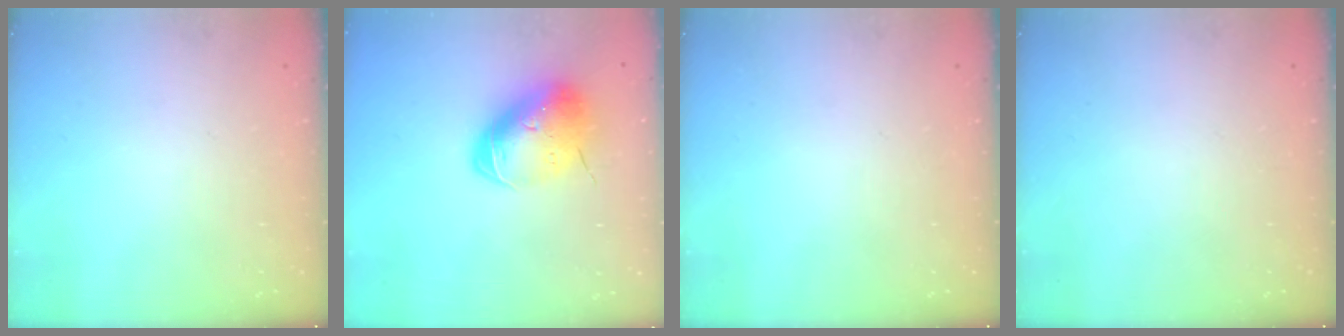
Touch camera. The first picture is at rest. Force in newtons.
{"total": 13.6, "press": 13.4, "slide": 2.3}
{"total": 0.0}
{"total": 0.0}